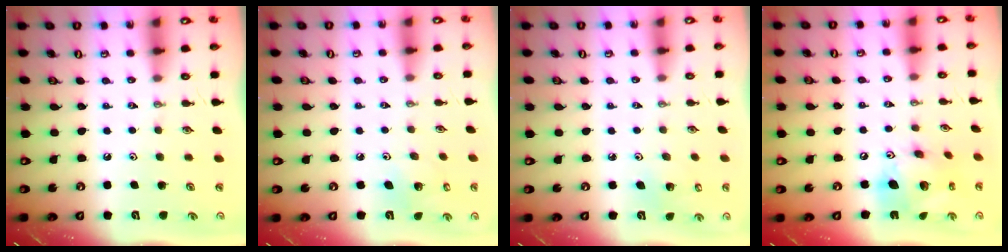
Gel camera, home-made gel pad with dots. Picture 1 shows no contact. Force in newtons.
{"total": 5.5, "press": 5.5, "slide": 0.3}
{"total": 3.1, "press": 3.1, "slide": 0.2}
{"total": 15.3, "press": 15.3, "slide": 1.5}